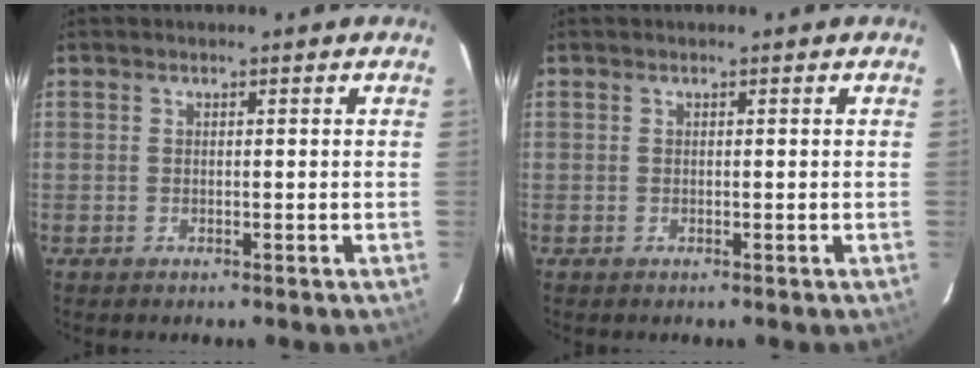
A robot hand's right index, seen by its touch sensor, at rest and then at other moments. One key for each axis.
{"total": 0.0}